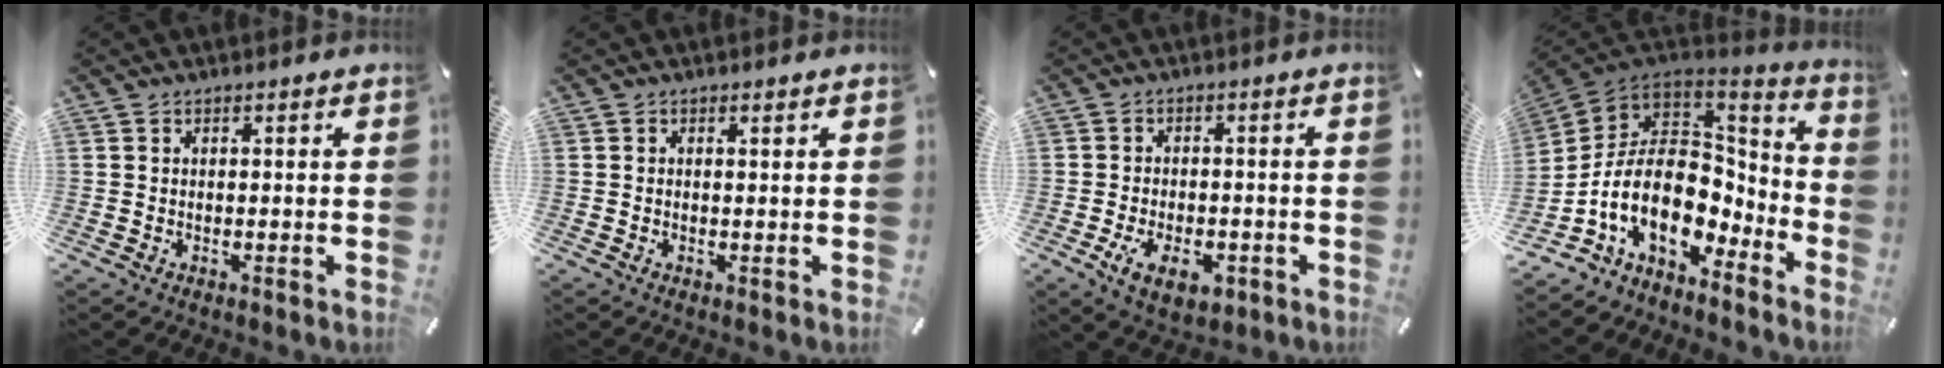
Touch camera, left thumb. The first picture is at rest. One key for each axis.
{"total": 0.8, "fx": 0.2, "fy": 0.1, "fz": 0.8, "tx": -0.014, "ty": 0.000, "tz": 0.003}
{"total": 7.5, "fx": -2.9, "fy": 4.2, "fz": 5.4, "tx": -0.094, "ty": 0.007, "tz": -0.048}
{"total": 19.2, "fx": -4.6, "fy": 12.8, "fz": 13.5, "tx": -0.260, "ty": -0.020, "tz": -0.074}